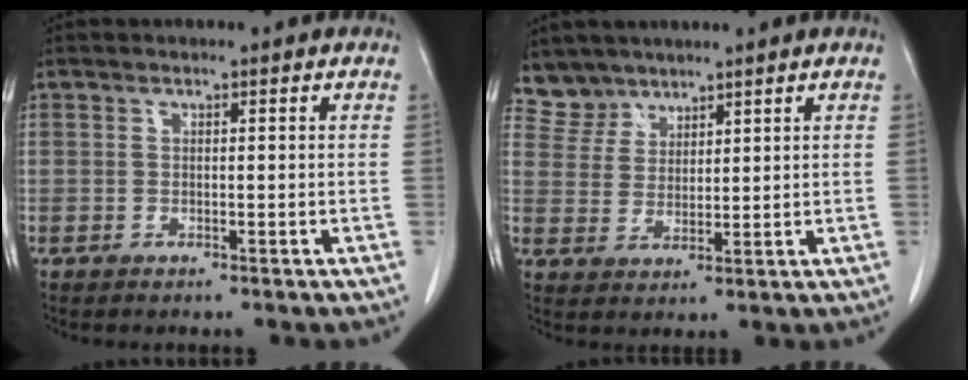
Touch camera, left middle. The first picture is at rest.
{"total": 4.4, "force": [3.9, 2.0, -0.6], "torque": [0.017, 0.002, 0.081]}